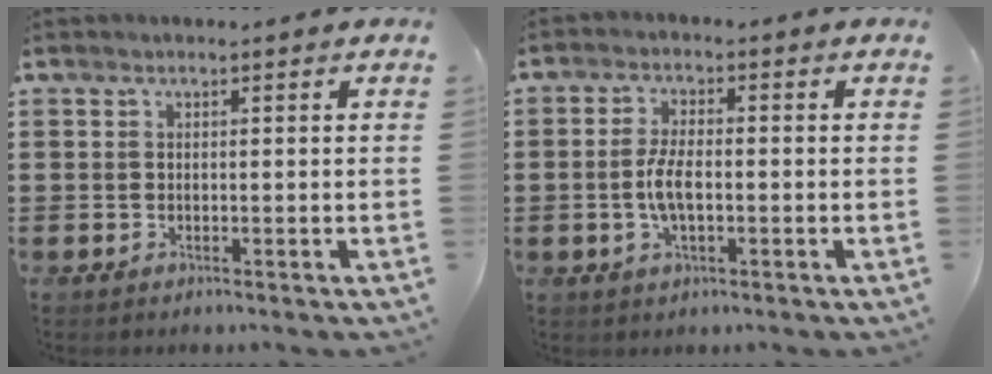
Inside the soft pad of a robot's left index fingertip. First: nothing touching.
{"total": 5.0, "force": [-0.8, 2.0, 4.5], "torque": [-0.101, -0.001, -0.021]}